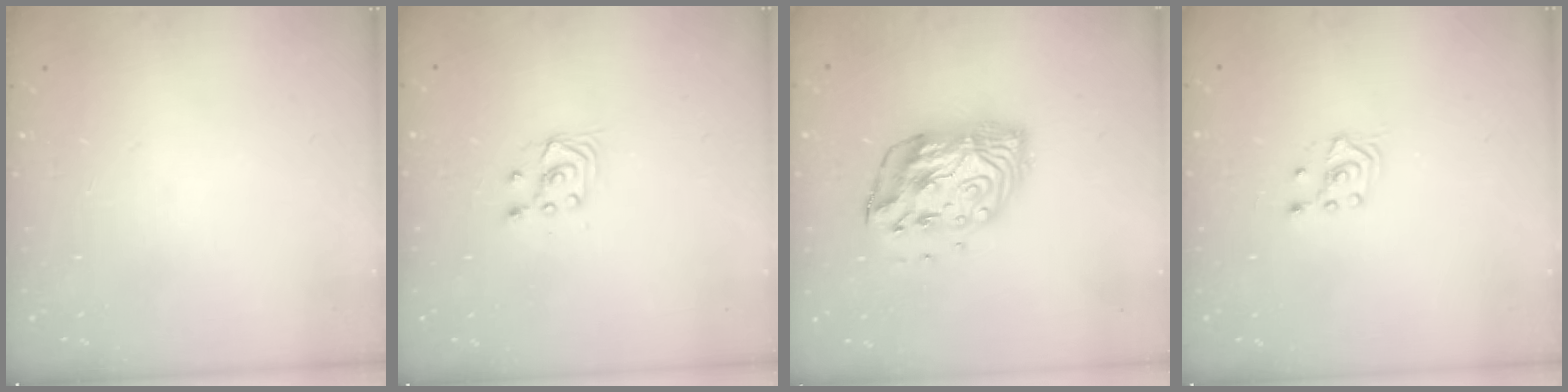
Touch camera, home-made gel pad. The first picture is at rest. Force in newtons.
{"total": 2.9, "press": 2.7, "slide": 1.0}
{"total": 13.2, "press": 13.2, "slide": 1.1}
{"total": 2.1, "press": 2.0, "slide": 0.8}